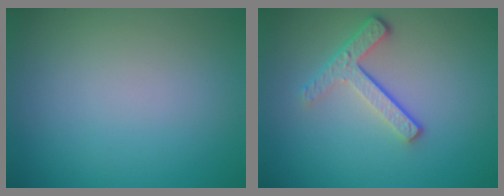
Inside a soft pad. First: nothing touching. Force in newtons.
{"total": 3.6, "press": 2.6, "slide": 2.5}